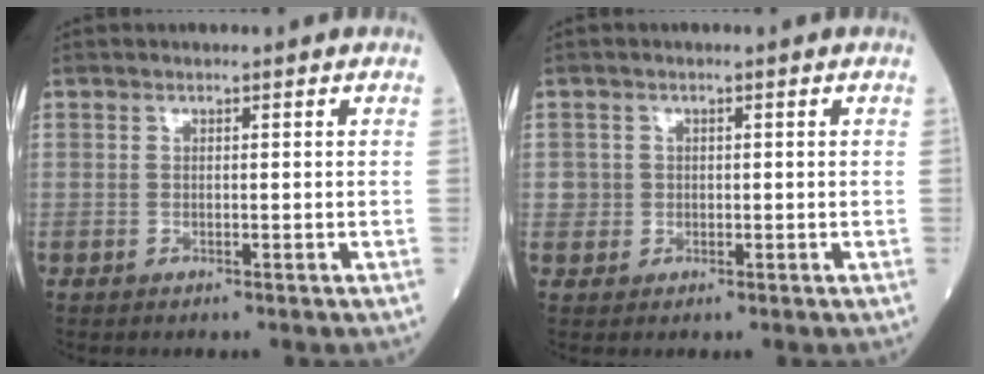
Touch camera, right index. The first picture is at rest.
{"total": 1.8, "force": [0.2, 1.8, 0.0], "torque": [0.010, 0.005, 0.000]}